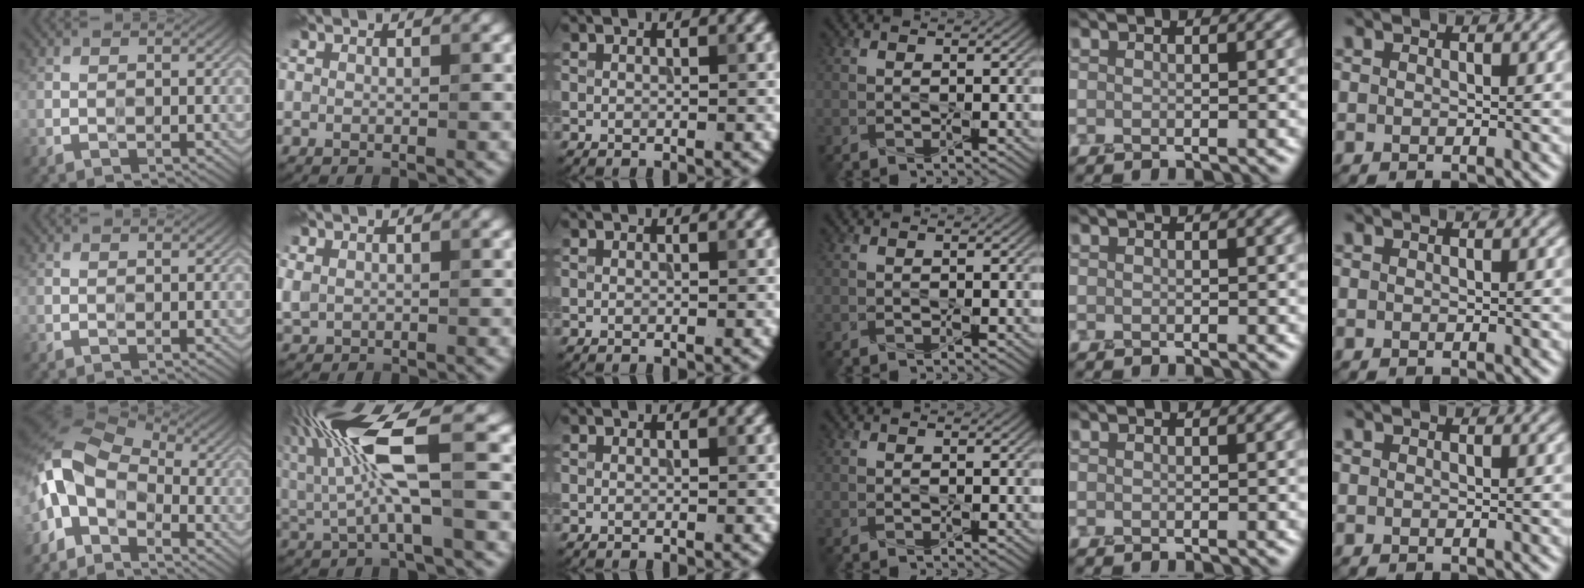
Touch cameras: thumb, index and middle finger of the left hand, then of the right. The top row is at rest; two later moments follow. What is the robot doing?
{"motion": "squeeze", "object": "tweezer"}